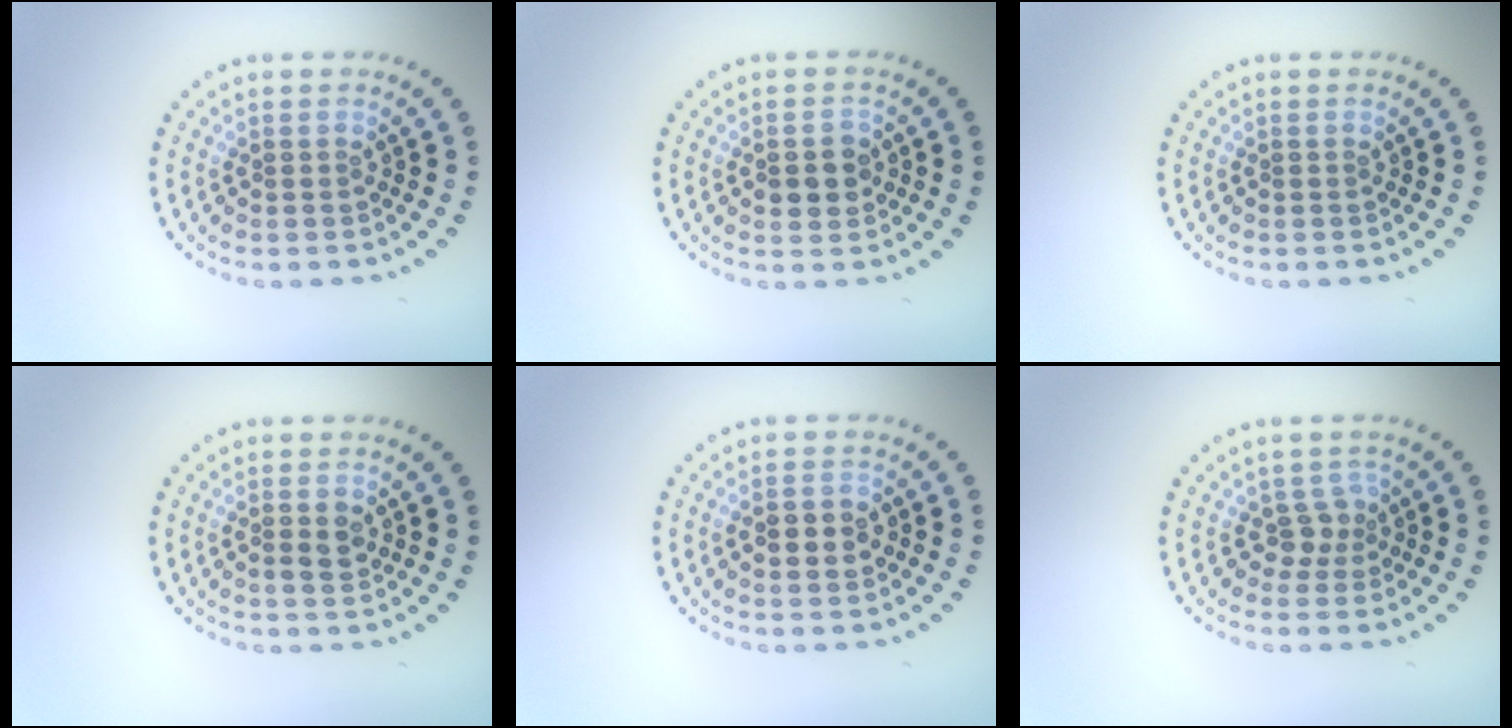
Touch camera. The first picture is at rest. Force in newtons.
{"total": 2.3, "press": 2.3, "slide": 0.3}
{"total": 0.0}
{"total": 1.7, "press": 1.7, "slide": 0.2}
{"total": 3.0, "press": 3.0, "slide": 0.2}
{"total": 1.9, "press": 1.4, "slide": 1.2}